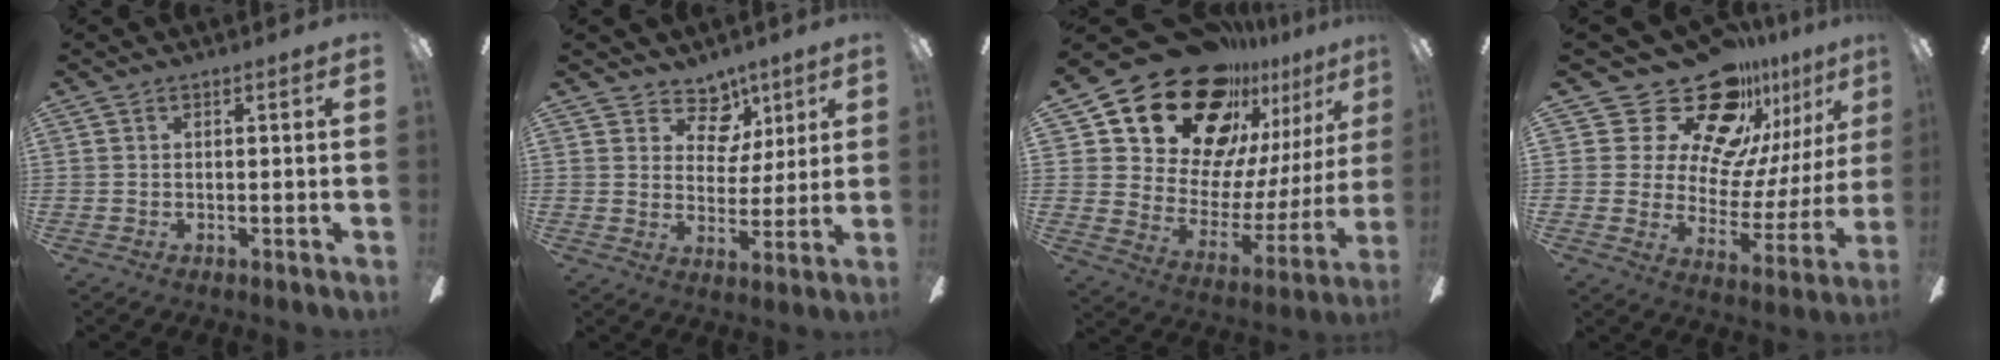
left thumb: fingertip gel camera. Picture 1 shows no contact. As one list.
[{"total": 10.0, "force": [5.9, 7.1, 3.8], "torque": [-0.054, -0.032, 0.111]}, {"total": 24.7, "force": [19.9, 11.5, 9.1], "torque": [-0.167, -0.139, 0.373]}, {"total": 23.4, "force": [18.0, 11.3, 9.9], "torque": [-0.165, -0.127, 0.328]}]